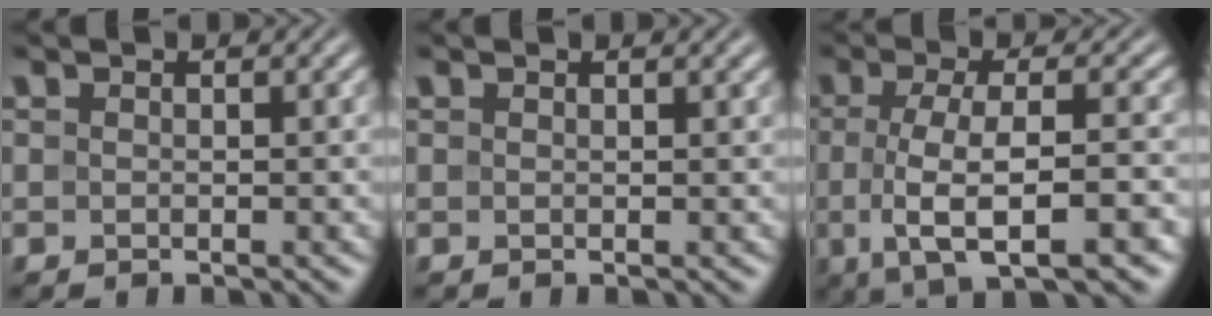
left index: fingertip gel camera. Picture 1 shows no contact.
{"total": 0.8, "force": [0.7, 0.3, 0.4], "torque": [-0.003, 0.001, 0.007]}
{"total": 7.7, "force": [-2.0, 2.3, 7.1], "torque": [-0.114, -0.004, -0.040]}